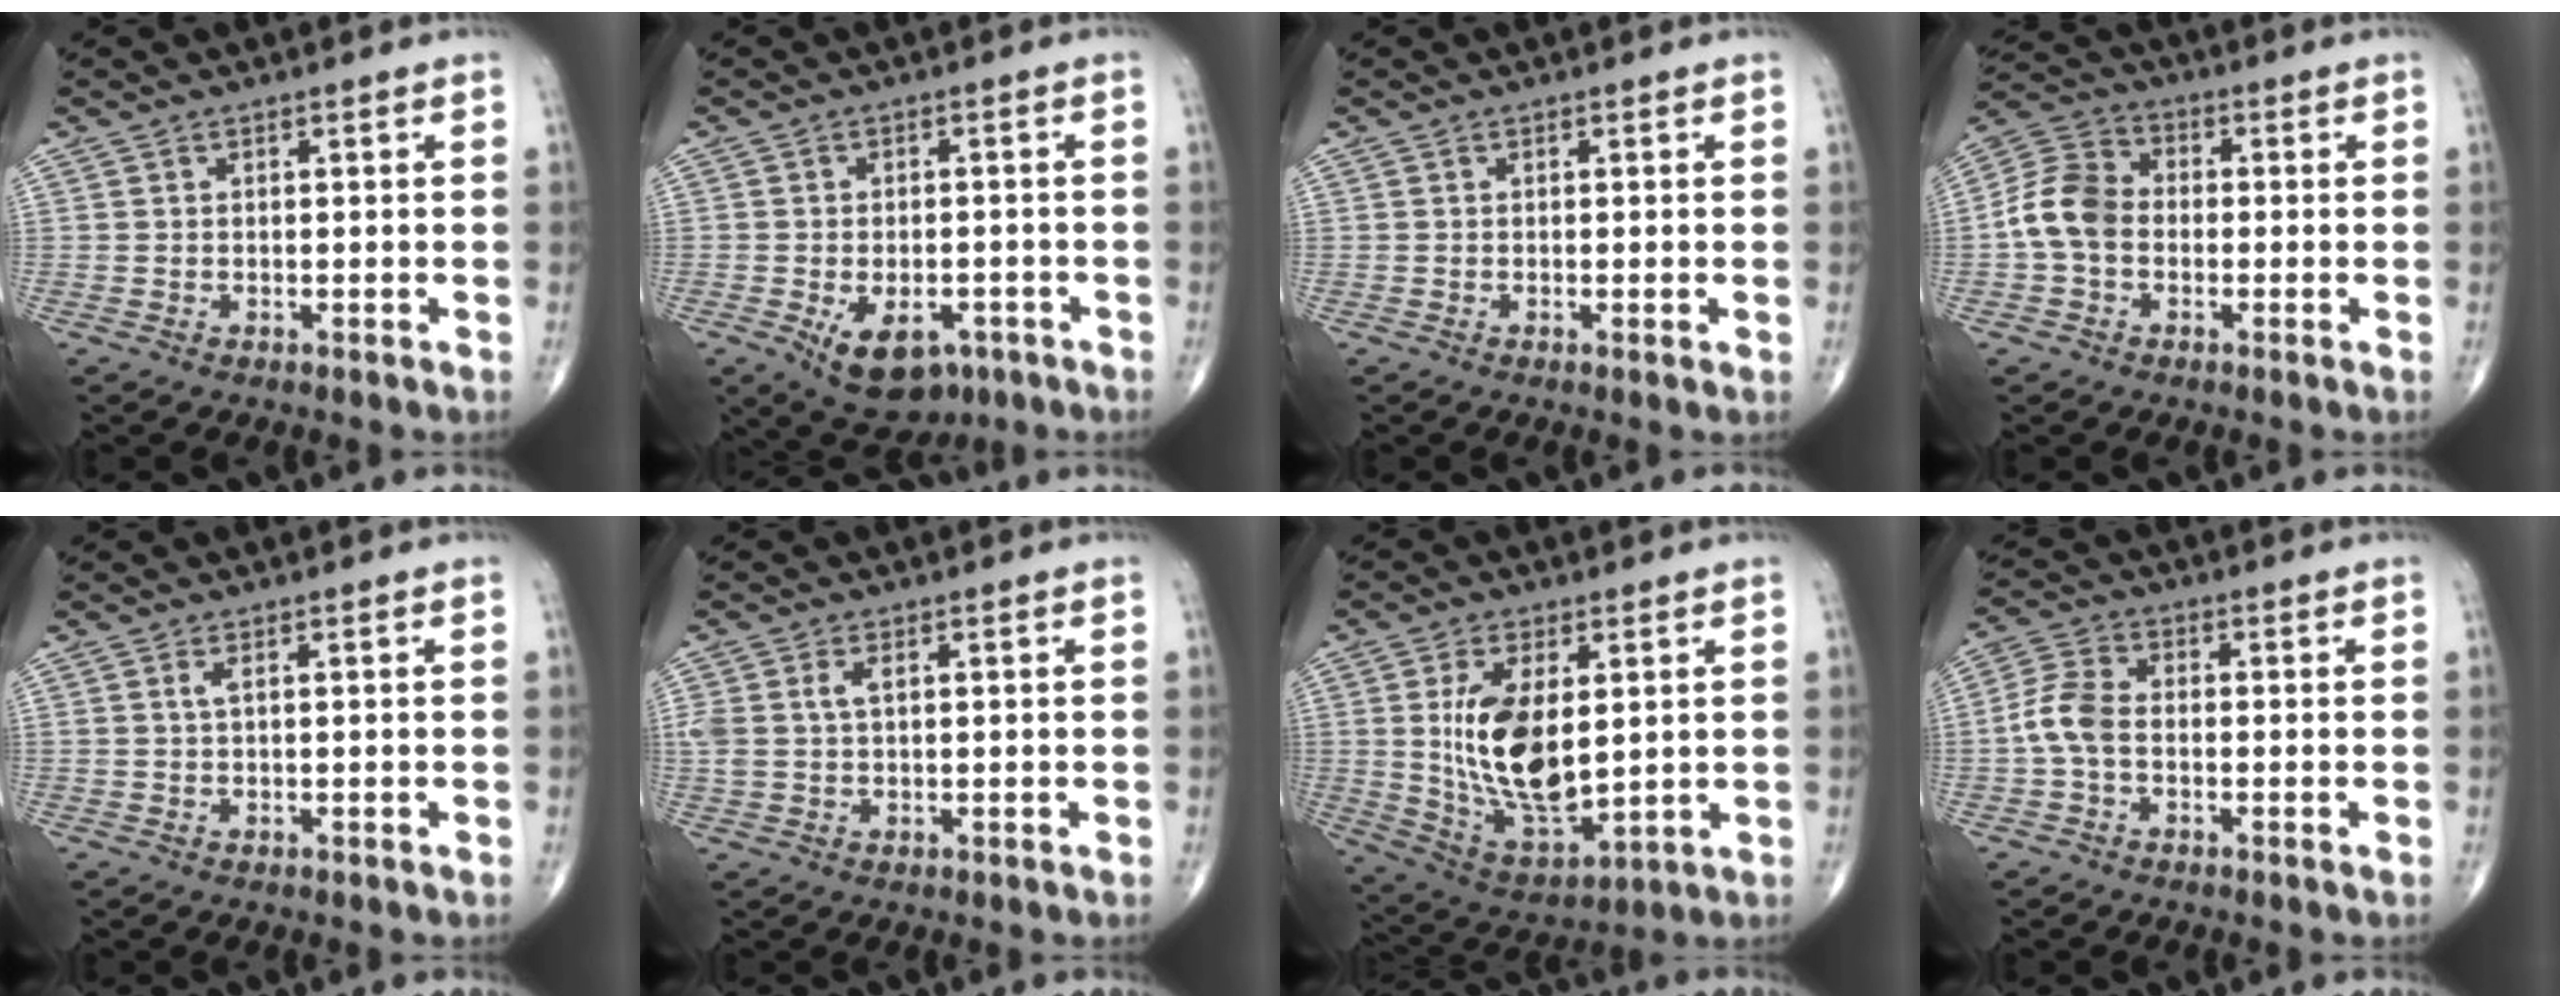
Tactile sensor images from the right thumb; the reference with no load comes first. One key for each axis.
{"total": 9.7, "fx": -4.4, "fy": 5.7, "fz": 6.5, "tx": -0.087, "ty": 0.009, "tz": -0.055}
{"total": 0.8, "fx": -0.1, "fy": 0.0, "fz": 0.8, "tx": -0.018, "ty": -0.004, "tz": -0.002}
{"total": 9.1, "fx": -1.2, "fy": 6.9, "fz": 5.8, "tx": -0.106, "ty": 0.029, "tz": -0.039}
{"total": 1.0, "fx": 0.4, "fy": 0.1, "fz": 0.9, "tx": -0.024, "ty": 0.003, "tz": 0.008}
{"total": 3.5, "fx": 1.0, "fy": 1.9, "fz": 2.8, "tx": -0.072, "ty": 0.009, "tz": 0.022}
{"total": 15.8, "fx": 2.0, "fy": 8.0, "fz": 13.5, "tx": -0.232, "ty": -0.022, "tz": 0.054}
{"total": 6.1, "fx": -1.0, "fy": 3.7, "fz": 4.7, "tx": -0.103, "ty": 0.018, "tz": -0.031}